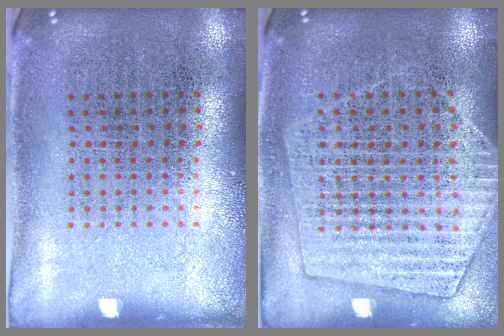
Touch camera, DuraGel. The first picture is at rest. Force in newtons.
{"total": 1.4, "press": 1.4, "slide": 0.3}